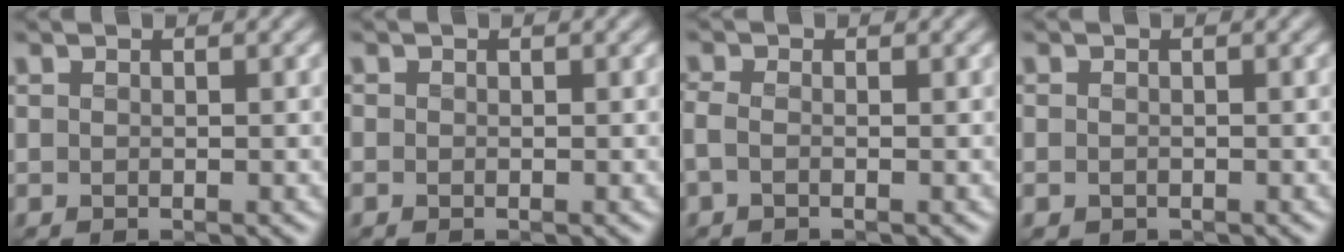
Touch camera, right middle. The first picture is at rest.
{"total": 0.5, "force": [-0.3, 0.4, 0.1], "torque": [0.000, -0.004, -0.010]}
{"total": 1.7, "force": [-0.8, 0.9, 1.2], "torque": [-0.037, -0.002, -0.024]}
{"total": 0.8, "force": [-0.5, 0.6, 0.3], "torque": [-0.006, -0.010, -0.010]}